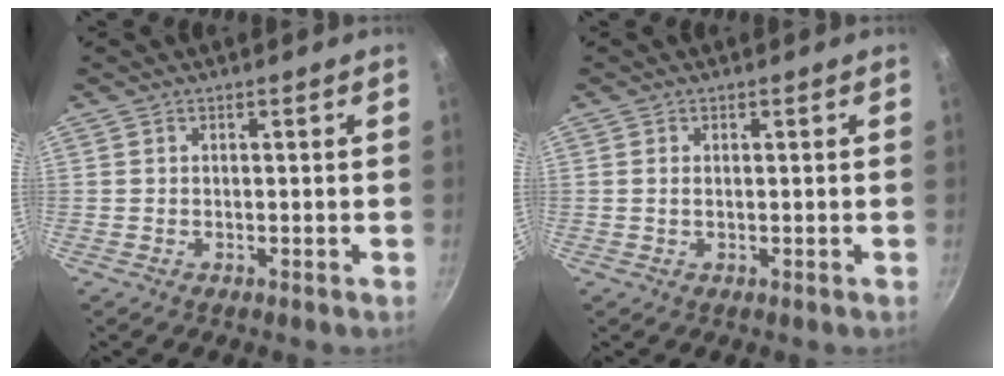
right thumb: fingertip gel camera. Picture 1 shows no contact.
{"total": 0.8, "force": [0.1, 0.5, 0.7], "torque": [-0.013, 0.001, 0.001]}